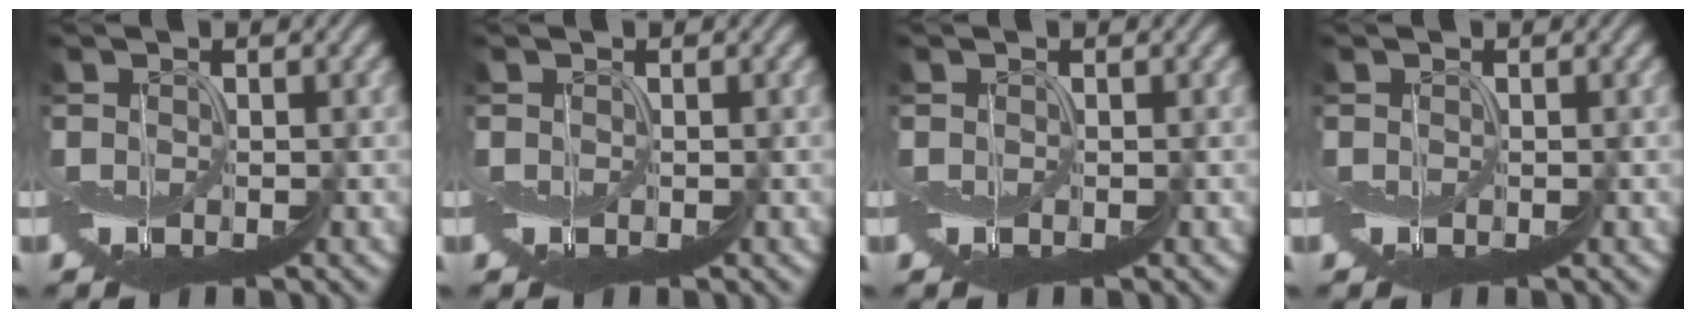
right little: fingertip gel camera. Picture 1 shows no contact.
{"total": 0.0}
{"total": 0.0}
{"total": 0.0}